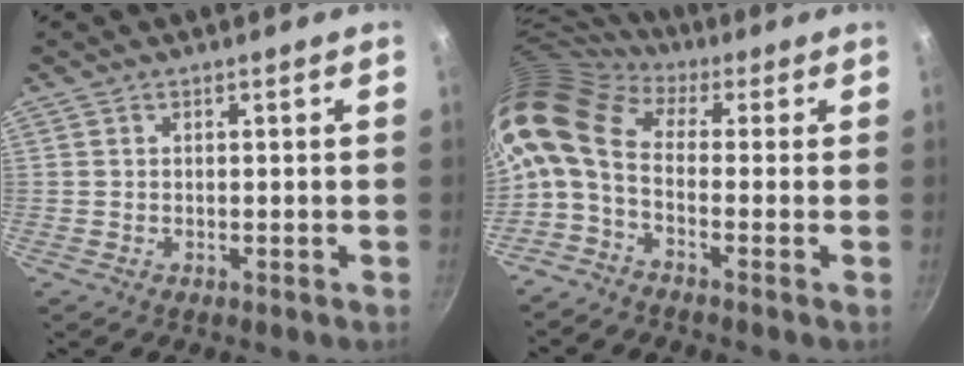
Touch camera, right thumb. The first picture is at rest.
{"total": 12.2, "force": [0.1, 6.9, 10.1], "torque": [-0.210, 0.023, -0.021]}